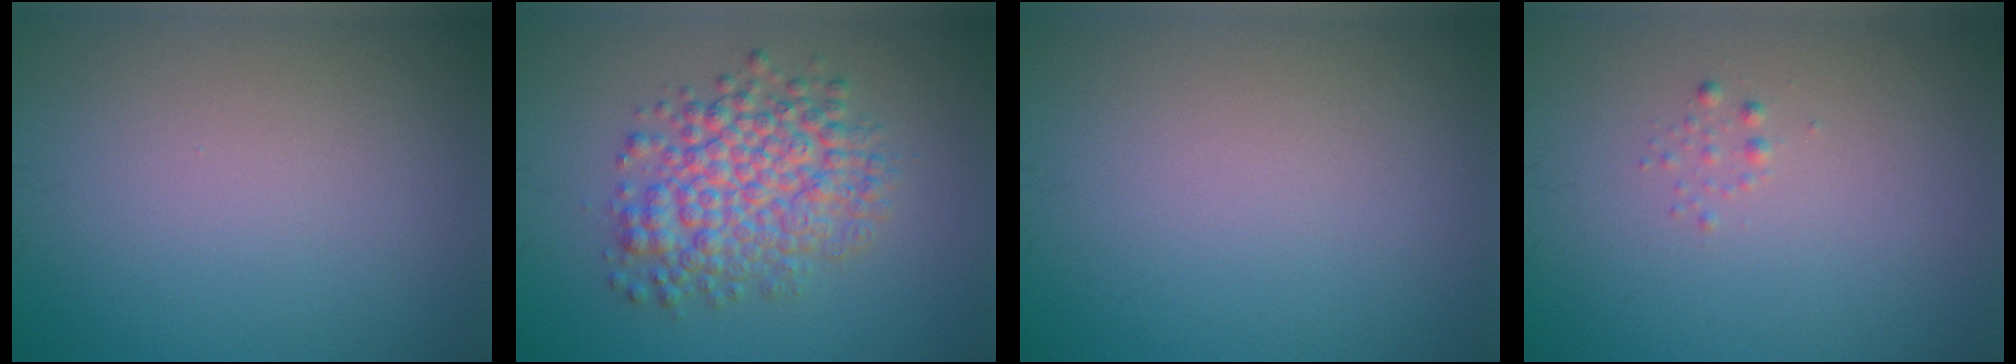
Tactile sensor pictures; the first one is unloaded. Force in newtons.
{"total": 6.4, "press": 6.4, "slide": 0.1}
{"total": 0.0}
{"total": 0.6, "press": 0.6, "slide": 0.1}